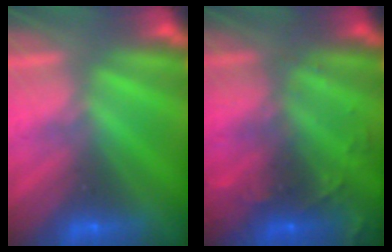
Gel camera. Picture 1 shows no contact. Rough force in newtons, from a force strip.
{"total": 8.5}